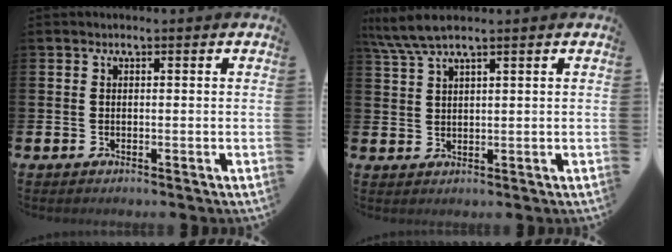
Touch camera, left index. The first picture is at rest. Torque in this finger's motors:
{"motor_torque": [0.01, -0.08, 0.27, 0.07]}